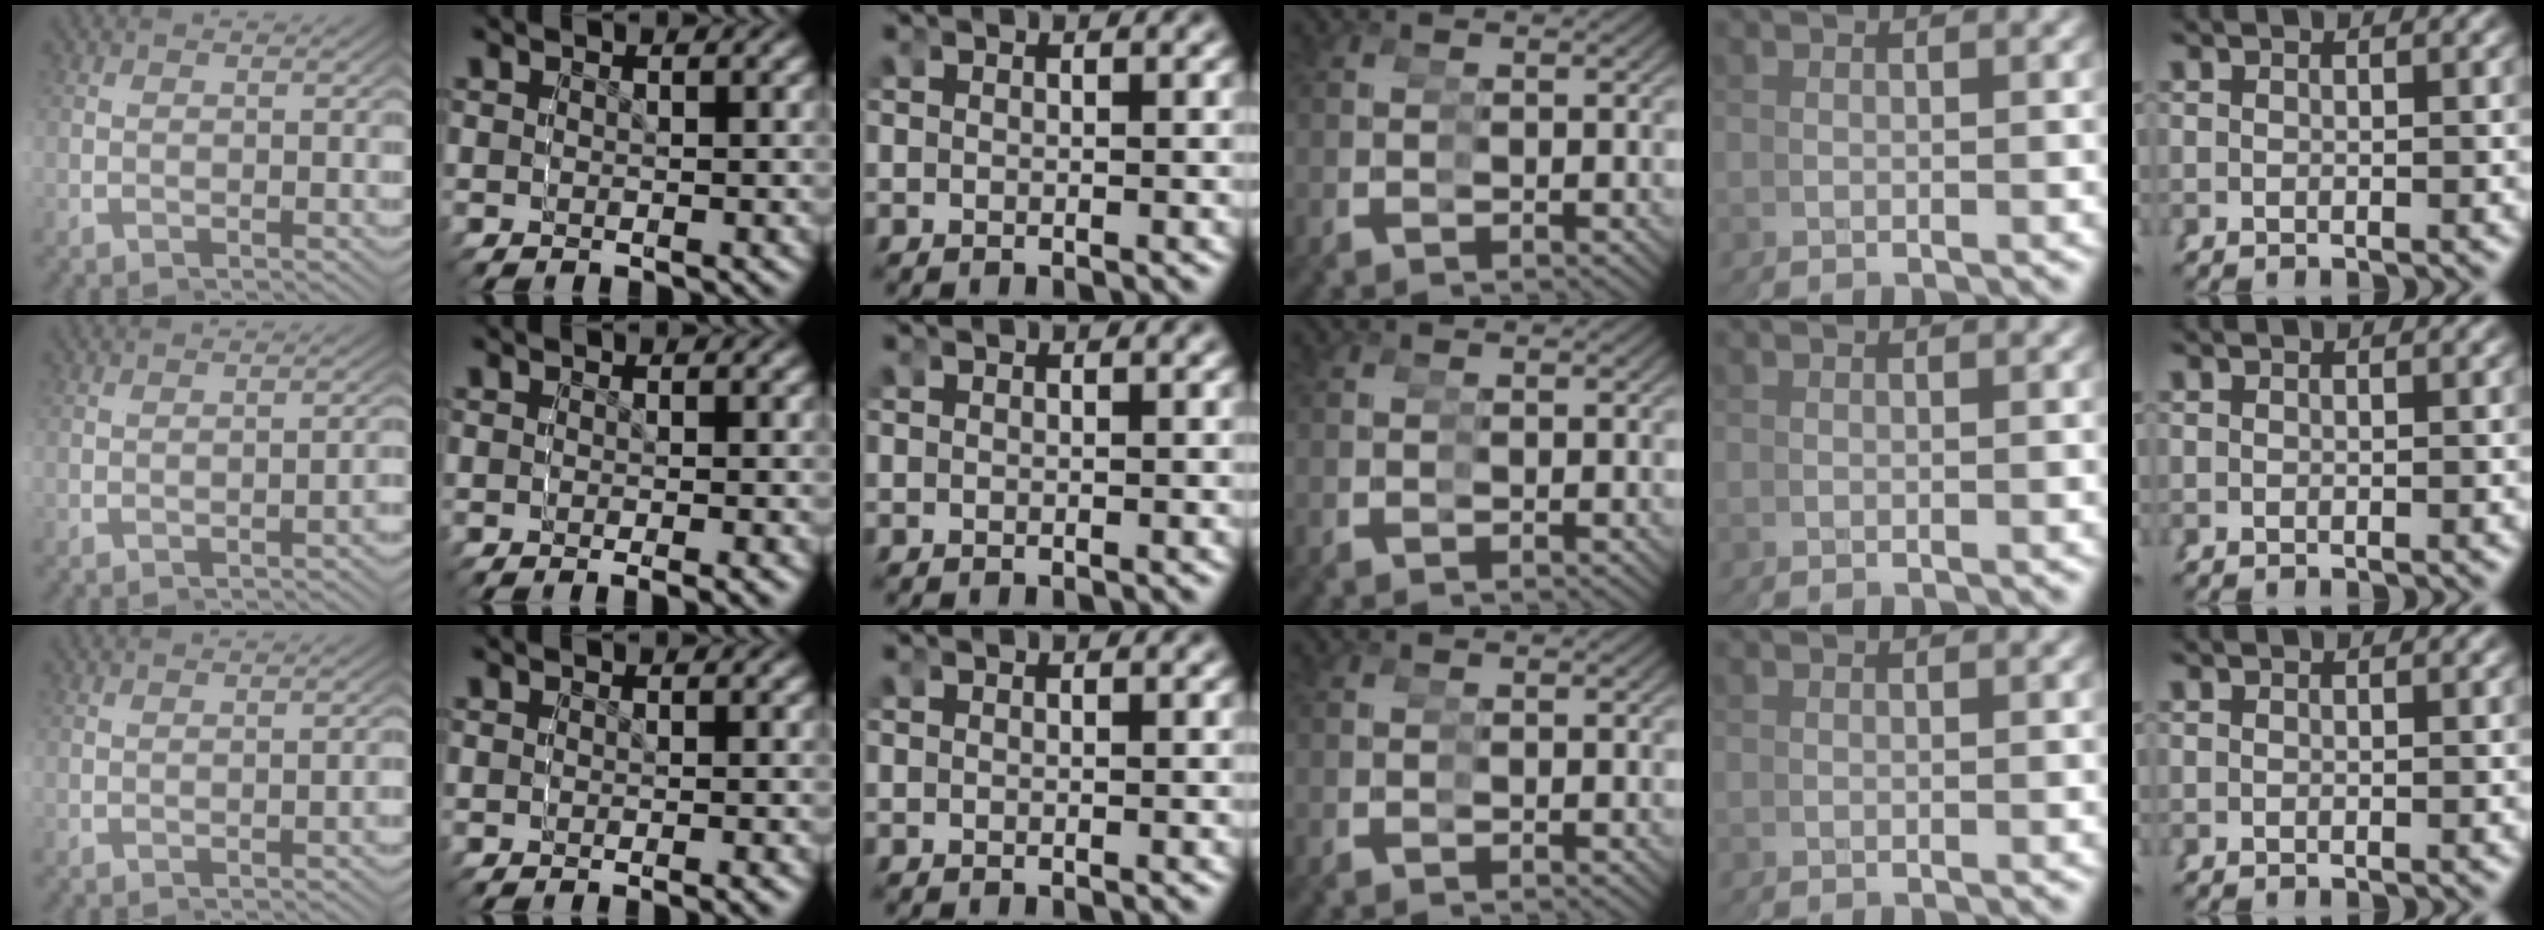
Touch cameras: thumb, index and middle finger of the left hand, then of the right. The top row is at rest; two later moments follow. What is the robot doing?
{"motion": "grasp_and_lifting", "object": "cup"}